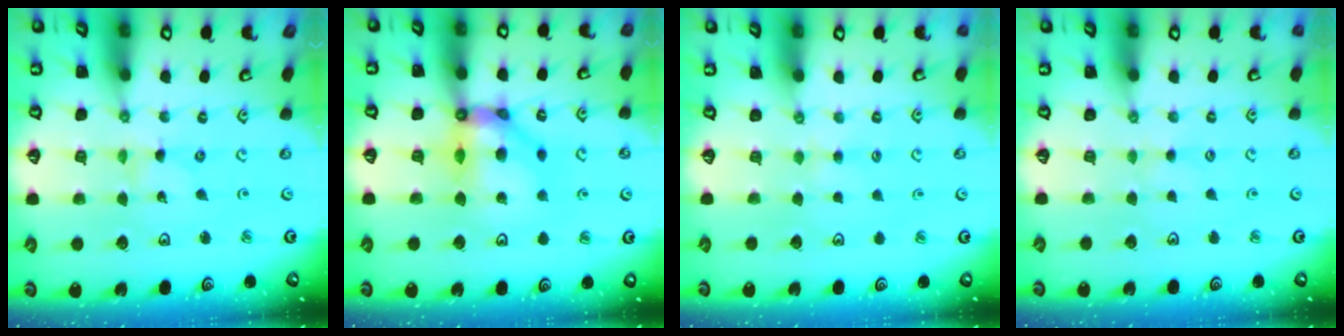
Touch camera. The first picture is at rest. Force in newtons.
{"total": 11.2, "press": 11.2, "slide": 1.0}
{"total": 2.8, "press": 2.8, "slide": 0.3}
{"total": 1.8, "press": 1.7, "slide": 0.3}